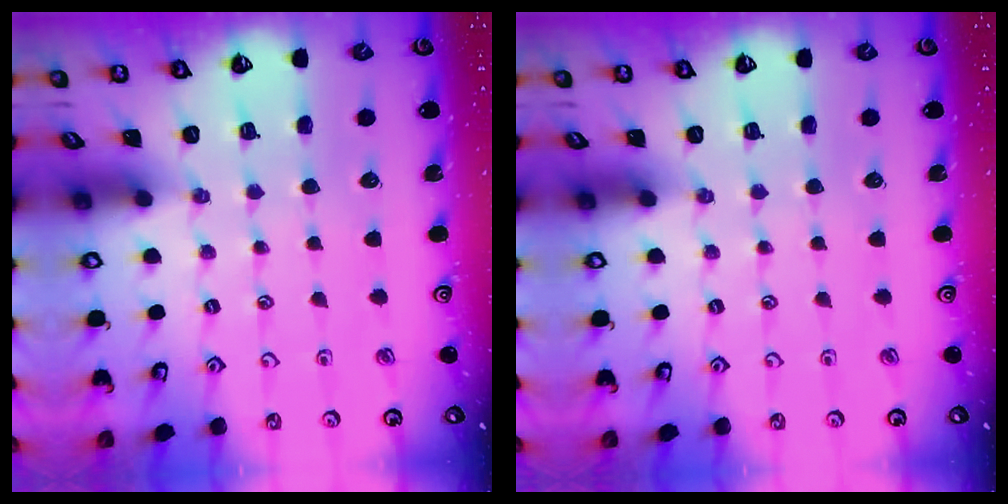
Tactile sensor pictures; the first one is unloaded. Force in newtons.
{"total": 0.0}